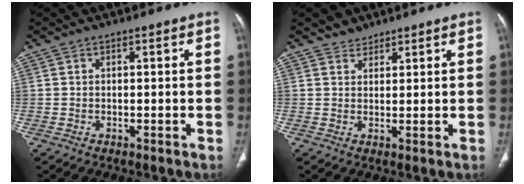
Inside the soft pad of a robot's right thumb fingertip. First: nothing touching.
{"total": 2.4, "force": [2.0, 1.3, -0.1], "torque": [0.015, -0.014, 0.027]}